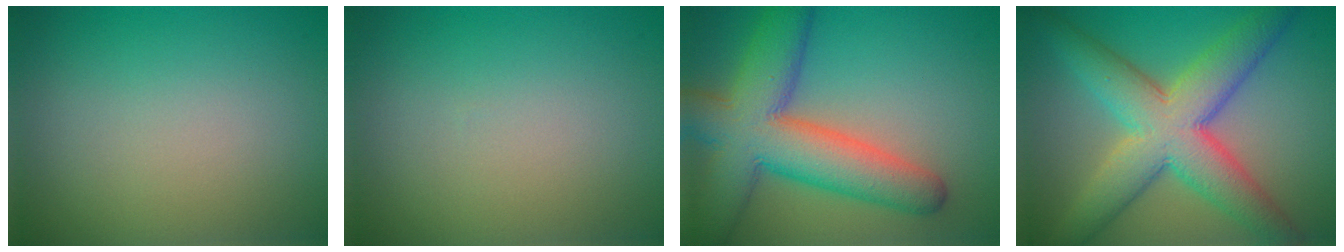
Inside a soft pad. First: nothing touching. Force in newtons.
{"total": 0.0}
{"total": 10.3, "press": 10.3, "slide": 0.5}
{"total": 9.1, "press": 9.1, "slide": 0.2}